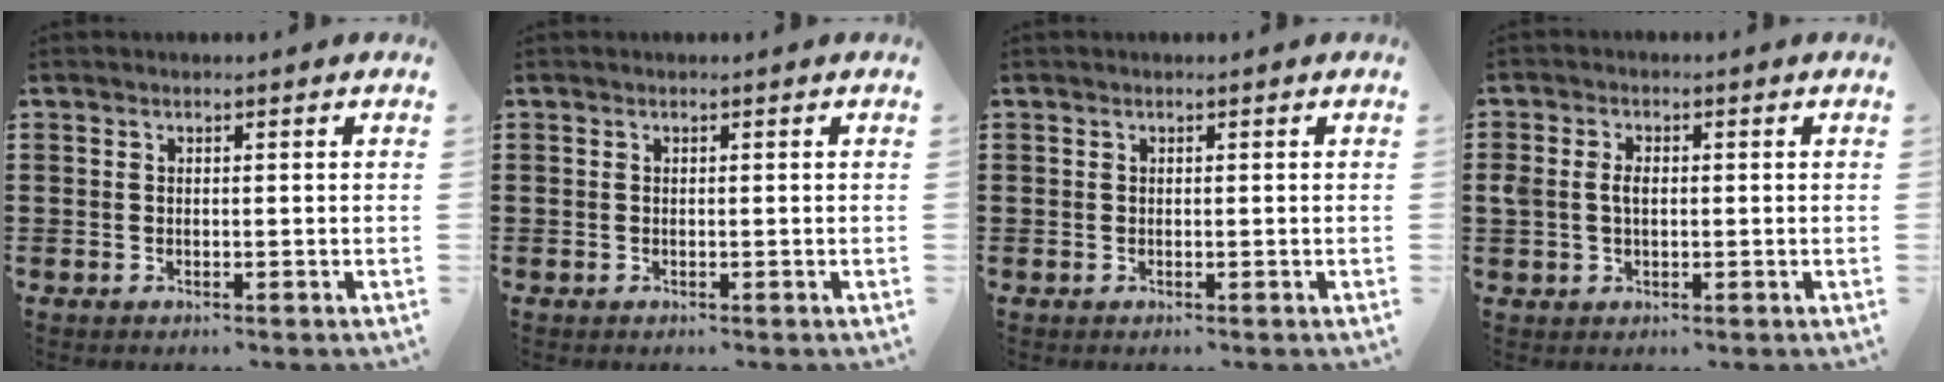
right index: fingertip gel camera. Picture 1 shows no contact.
{"total": 0.0}
{"total": 0.0}
{"total": 2.7, "force": [0.2, 1.8, 2.1], "torque": [-0.050, 0.006, 0.000]}